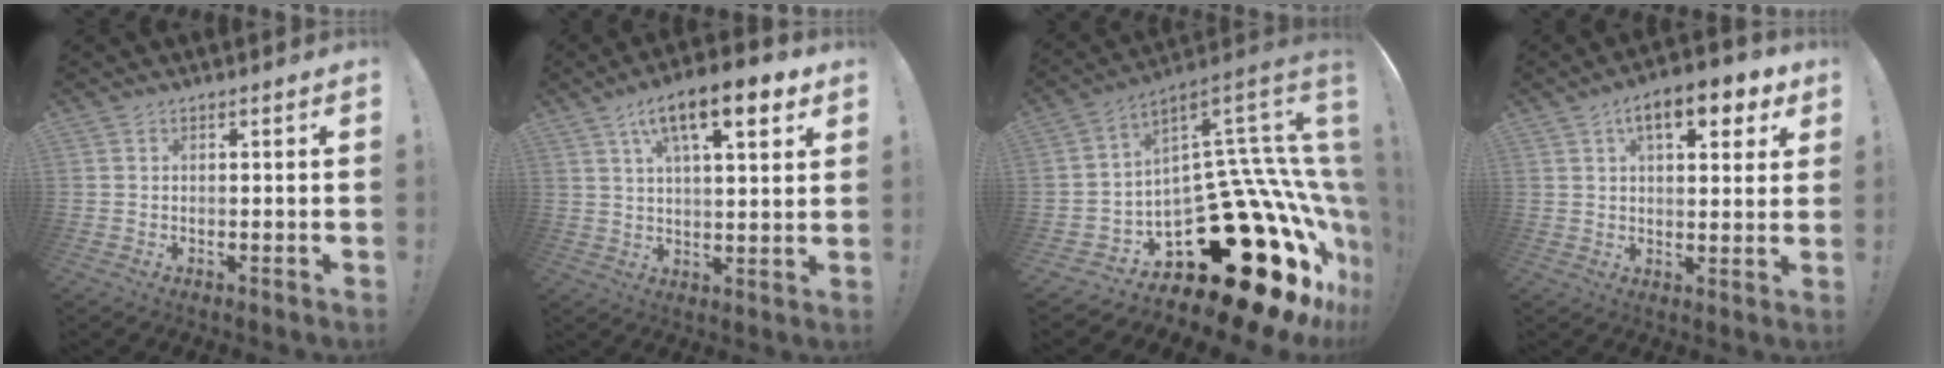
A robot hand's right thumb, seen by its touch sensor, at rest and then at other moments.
{"total": 14.0, "force": [7.0, 4.6, 11.2], "torque": [-0.164, -0.023, 0.108]}
{"total": 31.4, "force": [-12.5, 15.8, 24.1], "torque": [-0.255, -0.008, -0.138]}
{"total": 11.1, "force": [5.2, 4.8, 8.5], "torque": [-0.114, -0.012, 0.082]}